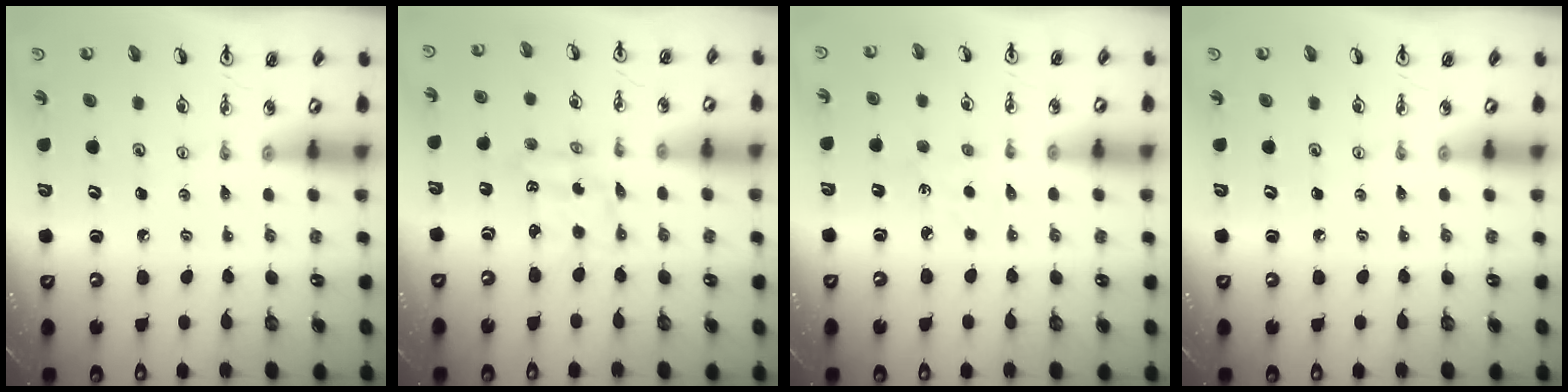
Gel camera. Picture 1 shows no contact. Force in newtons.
{"total": 1.9, "press": 1.9, "slide": 0.1}
{"total": 2.9, "press": 2.9, "slide": 0.4}
{"total": 0.0}